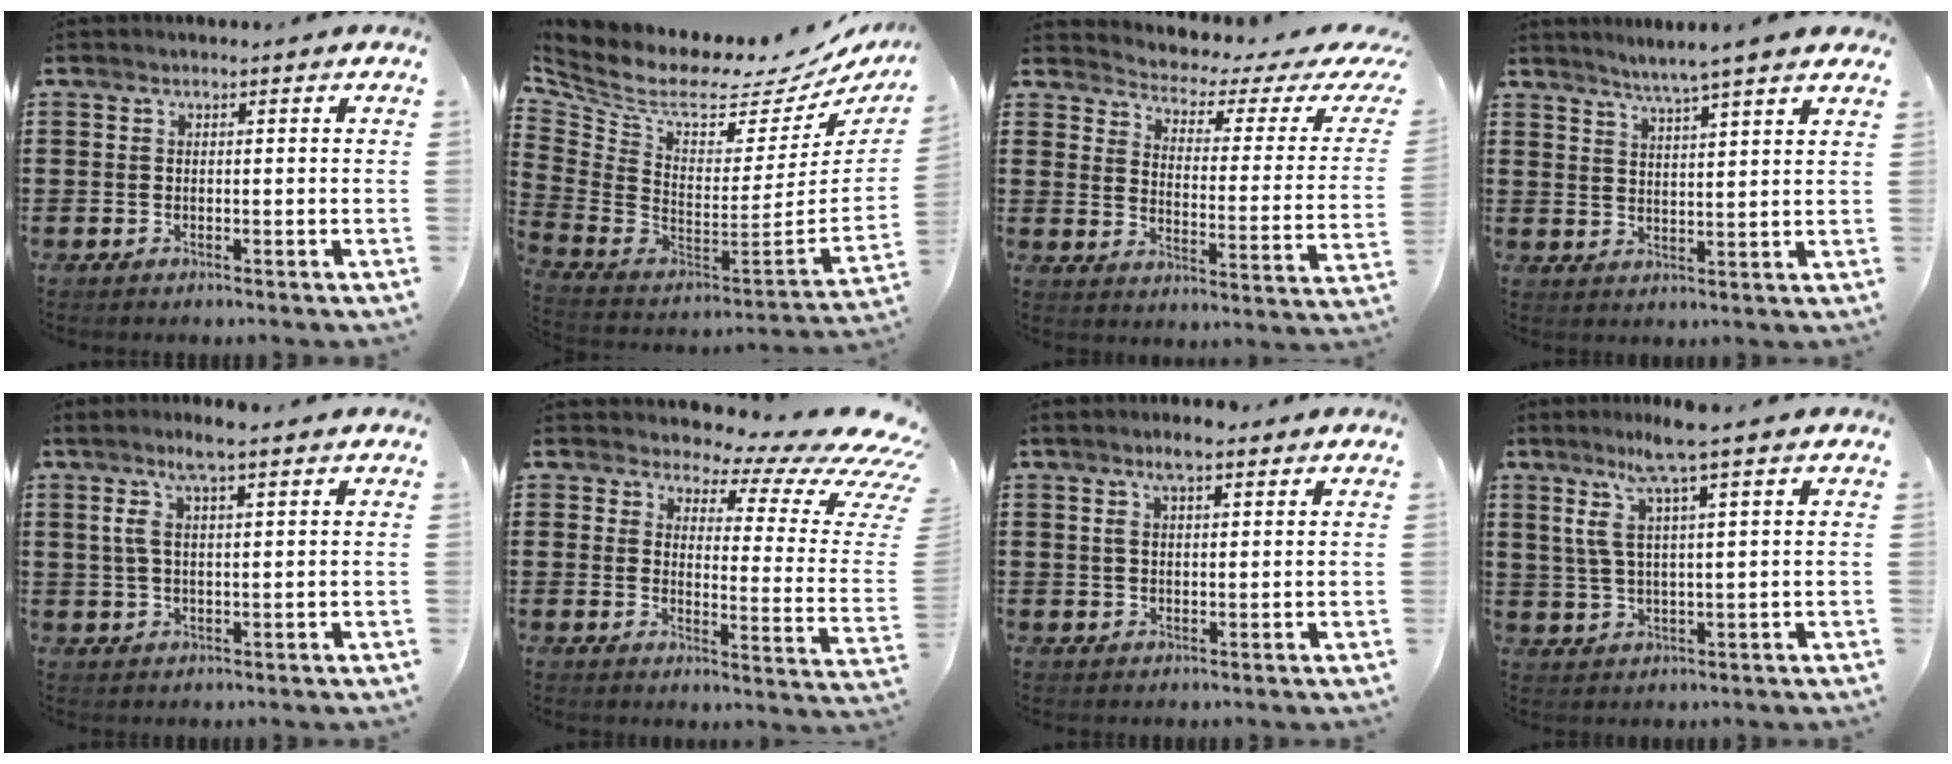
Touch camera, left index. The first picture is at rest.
{"total": 5.7, "force": [4.0, 2.2, 3.4], "torque": [-0.097, -0.053, 0.060]}
{"total": 2.2, "force": [1.7, 0.6, 1.3], "torque": [-0.043, -0.028, 0.018]}
{"total": 3.8, "force": [3.3, -0.9, 1.5], "torque": [-0.042, -0.018, 0.055]}
{"total": 5.6, "force": [2.7, 1.1, 4.7], "torque": [-0.106, 0.002, 0.043]}
{"total": 5.9, "force": [4.1, 2.1, 3.6], "torque": [-0.065, -0.044, 0.066]}
{"total": 3.9, "force": [2.3, 1.1, 3.0], "torque": [-0.063, 0.005, 0.039]}
{"total": 7.6, "force": [4.4, -0.1, 6.2], "torque": [-0.140, -0.006, 0.071]}